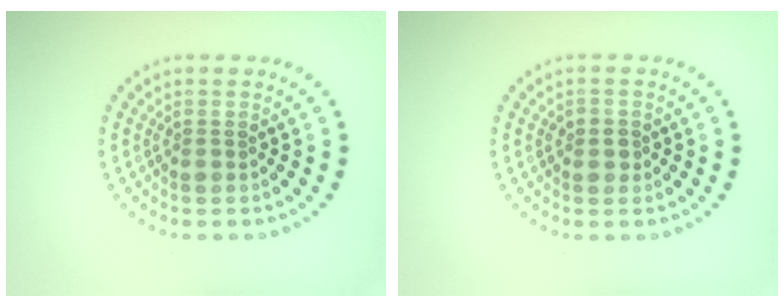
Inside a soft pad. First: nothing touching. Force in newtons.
{"total": 1.5, "press": 1.3, "slide": 0.6}